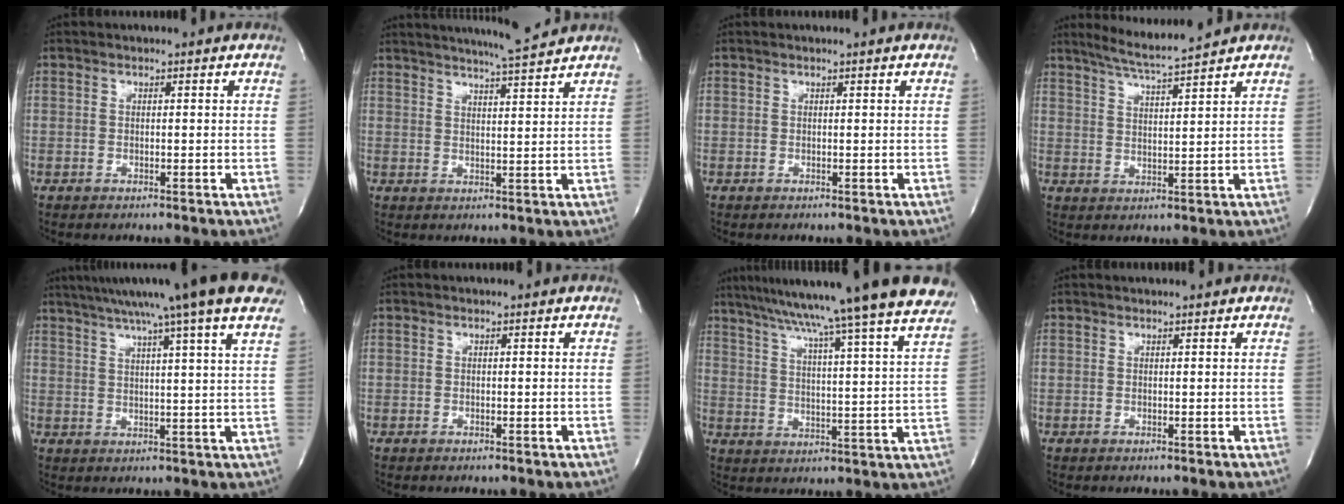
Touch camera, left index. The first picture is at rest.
{"total": 8.6, "force": [7.9, -1.1, 3.3], "torque": [-0.060, -0.005, 0.110]}
{"total": 0.0}
{"total": 6.5, "force": [5.9, -1.4, 2.4], "torque": [-0.052, -0.006, 0.108]}
{"total": 18.7, "force": [14.4, -1.2, 11.9], "torque": [-0.193, 0.019, 0.186]}
{"total": 0.0}
{"total": 27.1, "force": [23.2, -1.4, 13.9], "torque": [-0.232, -0.029, 0.306]}
{"total": 1.7, "force": [1.6, 0.1, 0.6], "torque": [-0.008, 0.014, 0.023]}